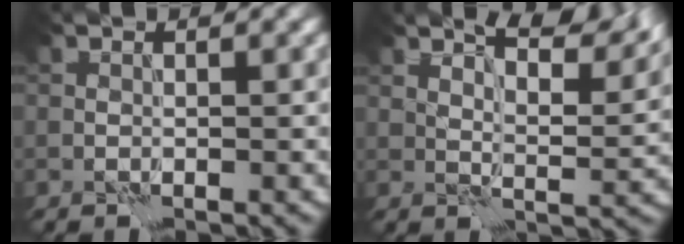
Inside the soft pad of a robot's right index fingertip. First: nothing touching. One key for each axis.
{"total": 8.1, "fx": 5.9, "fy": 2.2, "fz": 5.1, "tx": -0.069, "ty": 0.003, "tz": 0.077}